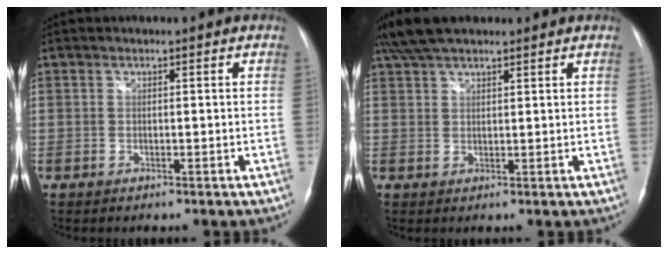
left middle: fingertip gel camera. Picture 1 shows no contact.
{"total": 7.4, "force": [6.0, 2.2, 3.7], "torque": [-0.078, 0.027, 0.112]}